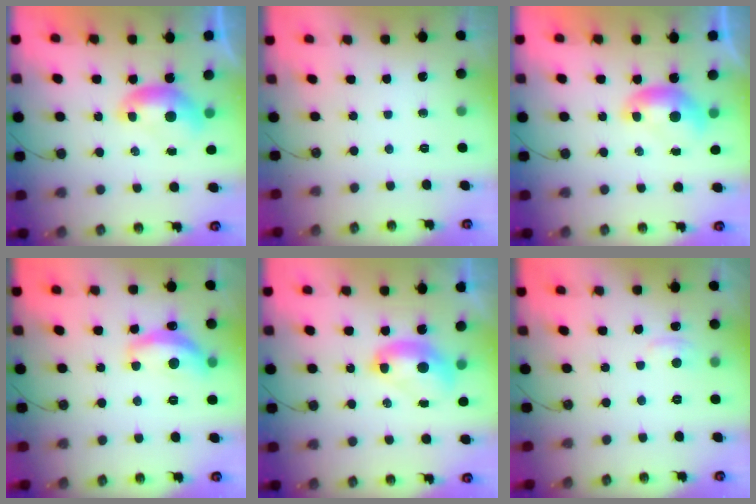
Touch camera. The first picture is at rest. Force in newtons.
{"total": 0.0}
{"total": 0.0}
{"total": 7.7, "press": 7.7, "slide": 0.7}
{"total": 2.7, "press": 2.7, "slide": 0.1}
{"total": 2.8, "press": 2.8, "slide": 0.5}